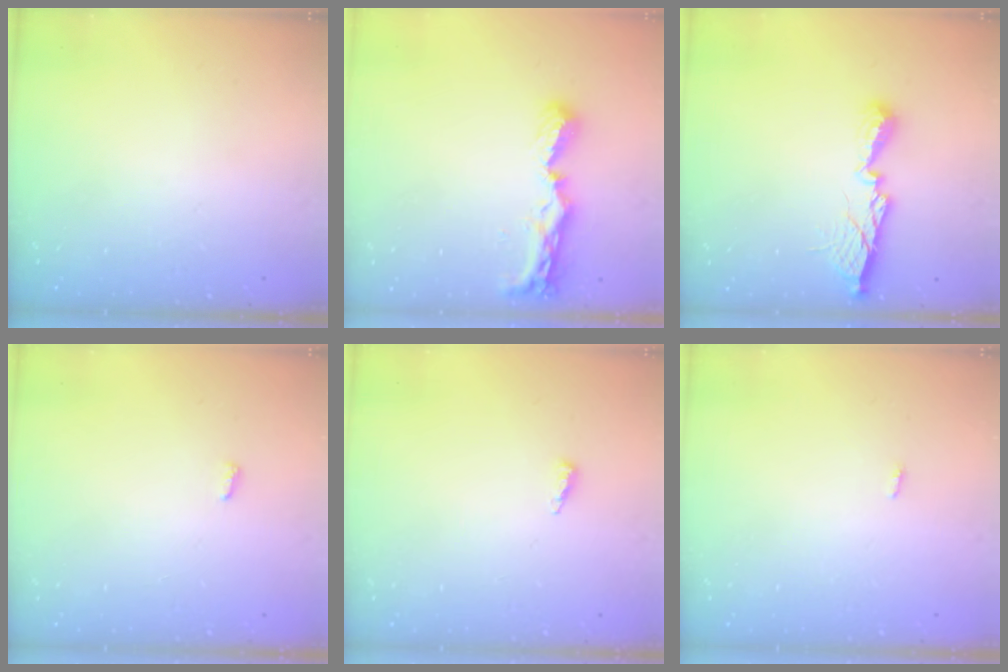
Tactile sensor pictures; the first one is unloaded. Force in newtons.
{"total": 8.8, "press": 8.8, "slide": 0.3}
{"total": 11.0, "press": 11.0, "slide": 0.4}
{"total": 2.8, "press": 2.8, "slide": 0.5}
{"total": 3.7, "press": 3.6, "slide": 0.4}
{"total": 2.8, "press": 1.8, "slide": 2.2}